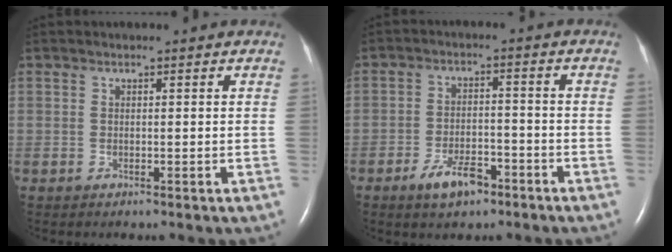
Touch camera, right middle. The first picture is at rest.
{"total": 6.0, "force": [-3.9, 2.5, 3.7], "torque": [-0.072, 0.000, -0.062]}